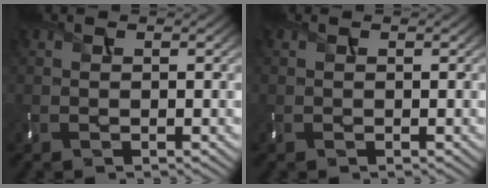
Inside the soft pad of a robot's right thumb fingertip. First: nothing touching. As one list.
[{"total": 0.0}]